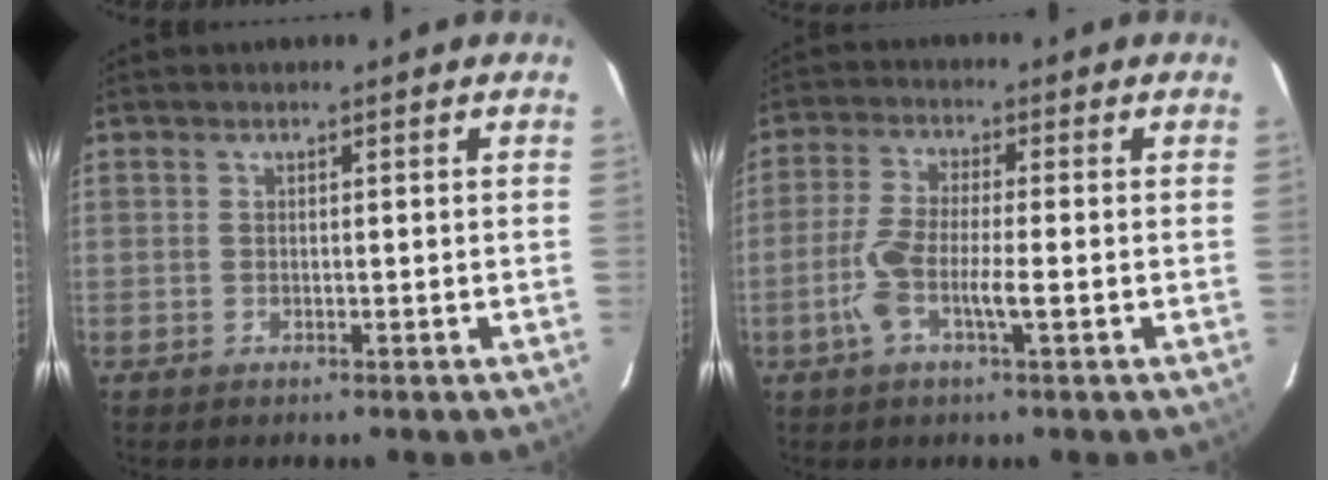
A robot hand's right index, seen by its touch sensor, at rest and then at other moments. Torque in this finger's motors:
{"motor_torque": [0.34, -0.13, 0.22, 0.07]}